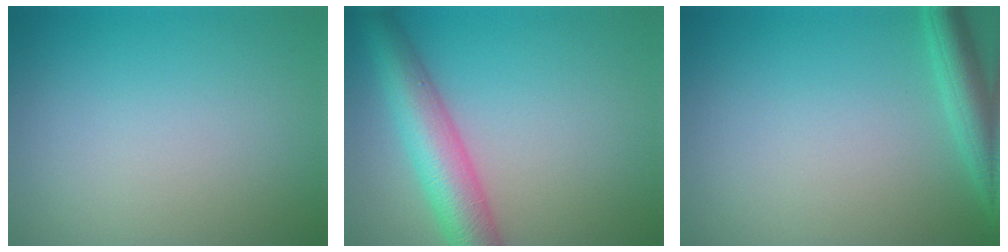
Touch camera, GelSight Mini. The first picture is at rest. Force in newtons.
{"total": 6.7, "press": 6.7, "slide": 0.2}
{"total": 3.5, "press": 3.5, "slide": 0.2}